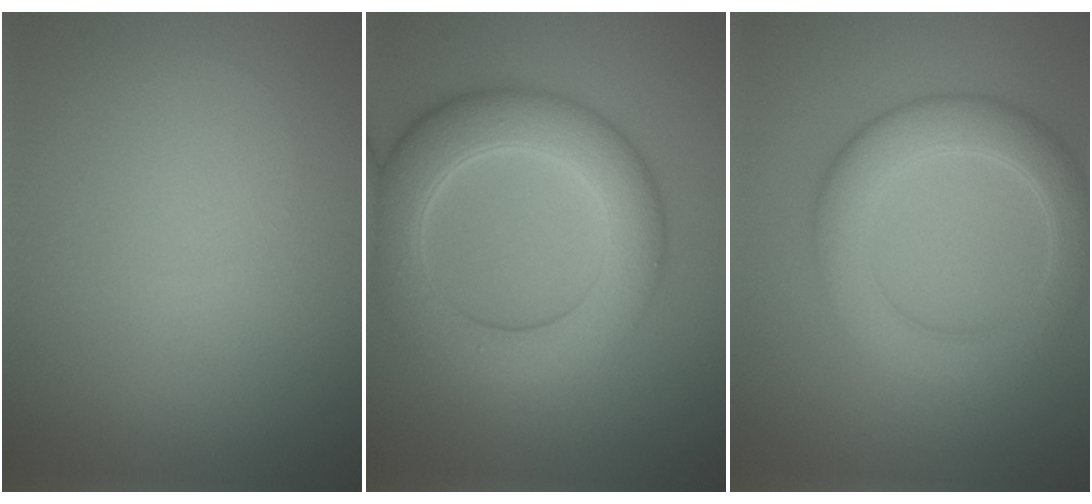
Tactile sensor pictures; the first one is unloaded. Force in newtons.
{"total": 7.7, "press": 7.7, "slide": 0.2}
{"total": 5.0, "press": 5.0, "slide": 0.1}